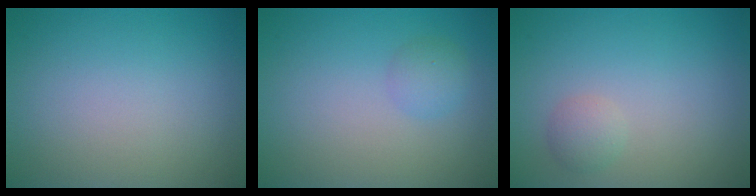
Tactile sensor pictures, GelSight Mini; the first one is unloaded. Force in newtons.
{"total": 1.5, "press": 1.5, "slide": 0.0}
{"total": 1.3, "press": 1.3, "slide": 0.1}